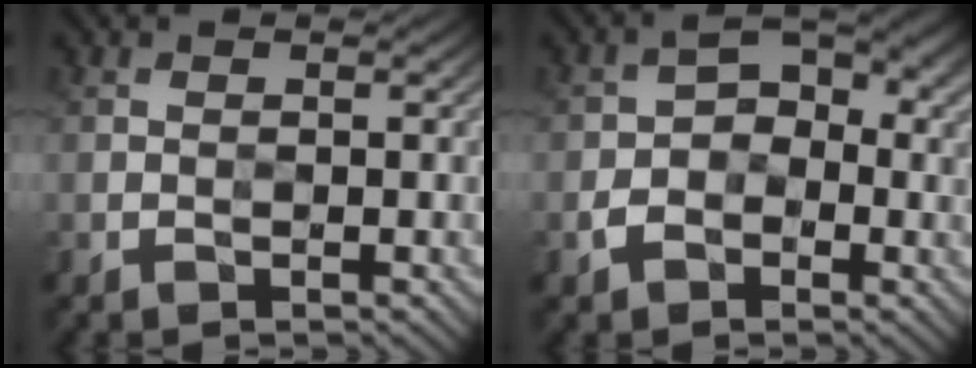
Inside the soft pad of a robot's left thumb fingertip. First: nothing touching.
{"total": 4.1, "force": [-1.5, 3.0, 2.3], "torque": [-0.031, -0.001, -0.037]}